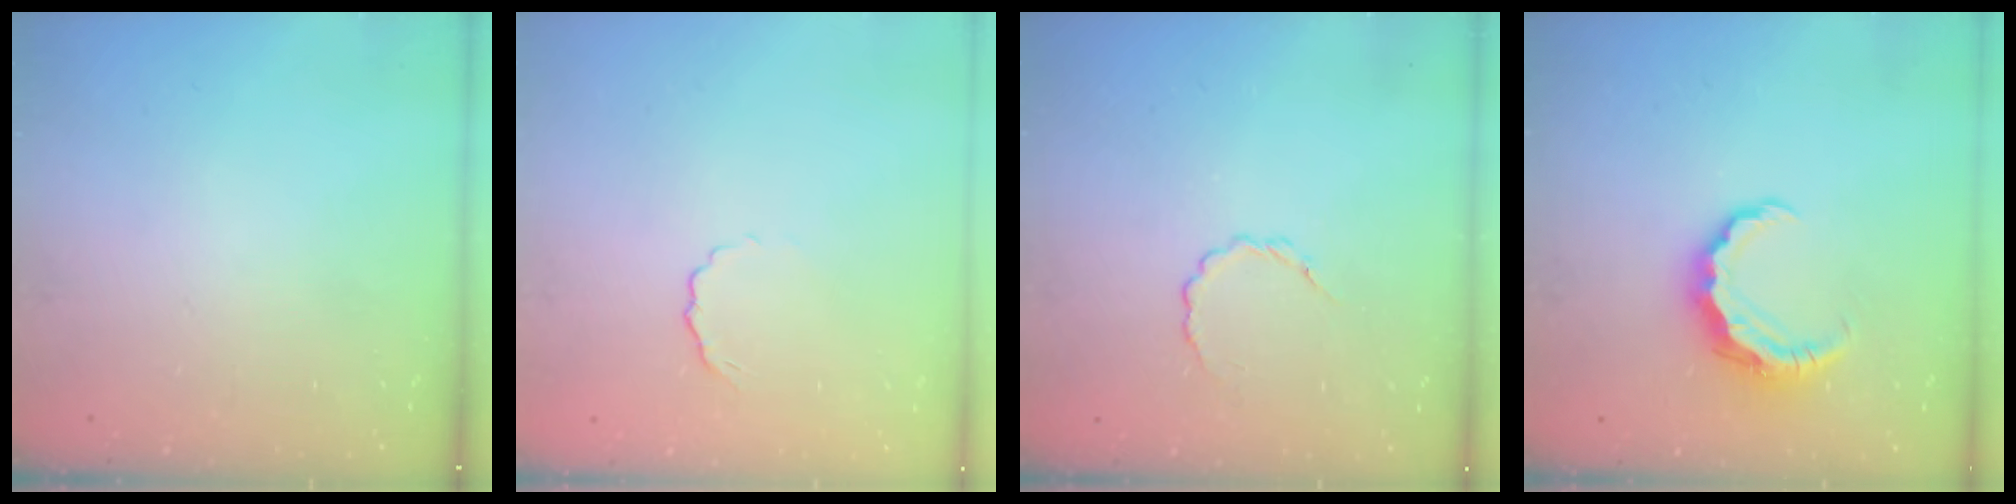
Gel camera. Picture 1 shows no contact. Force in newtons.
{"total": 3.4, "press": 3.3, "slide": 0.8}
{"total": 3.0, "press": 2.8, "slide": 1.0}
{"total": 8.4, "press": 8.4, "slide": 0.5}